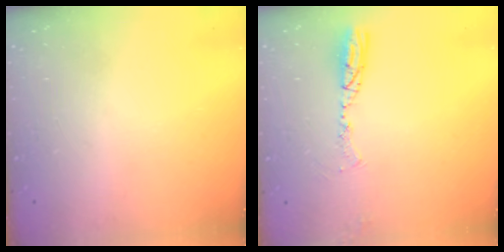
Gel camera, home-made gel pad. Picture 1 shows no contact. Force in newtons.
{"total": 9.8, "press": 7.6, "slide": 6.3}